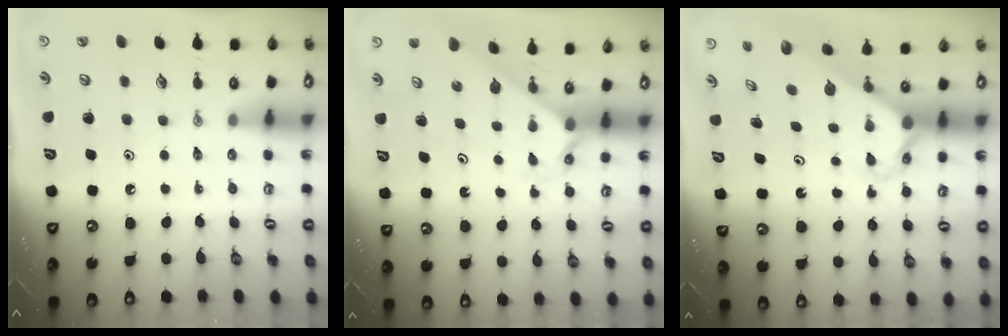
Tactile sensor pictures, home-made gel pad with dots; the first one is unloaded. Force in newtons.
{"total": 2.0, "press": 2.0, "slide": 0.2}
{"total": 2.4, "press": 2.4, "slide": 0.2}